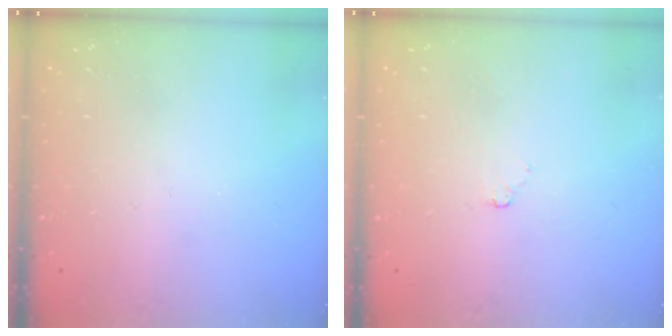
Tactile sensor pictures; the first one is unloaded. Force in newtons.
{"total": 1.3, "press": 1.3, "slide": 0.3}